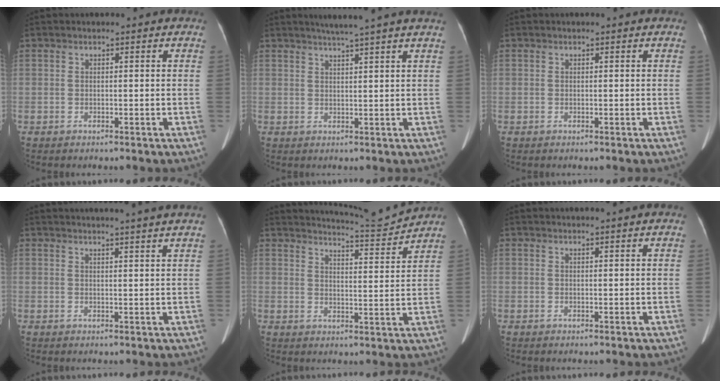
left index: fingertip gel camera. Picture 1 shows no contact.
{"total": 5.8, "force": [4.8, -1.3, 3.0], "torque": [-0.043, 0.010, 0.063]}
{"total": 0.0}
{"total": 9.7, "force": [8.9, -1.6, 3.4], "torque": [-0.041, 0.000, 0.097]}
{"total": 8.1, "force": [7.9, -1.8, 0.4], "torque": [-0.025, -0.028, 0.119]}
{"total": 3.6, "force": [3.4, -0.6, 1.2], "torque": [-0.016, 0.018, 0.040]}